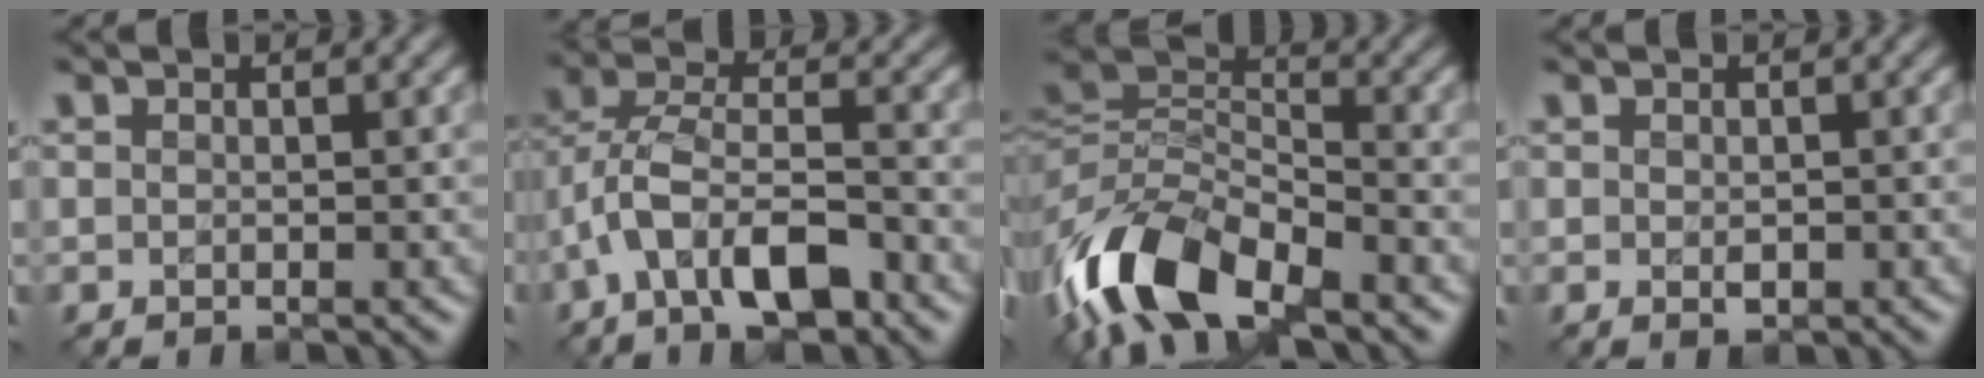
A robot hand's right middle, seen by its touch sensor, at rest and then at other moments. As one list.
[{"total": 7.9, "force": [-3.8, 3.7, 5.9], "torque": [-0.111, 0.011, -0.078]}, {"total": 10.5, "force": [-6.0, 4.9, 7.0], "torque": [-0.135, 0.000, -0.129]}, {"total": 0.8, "force": [-0.1, 0.5, 0.6], "torque": [-0.009, -0.002, 0.000]}]